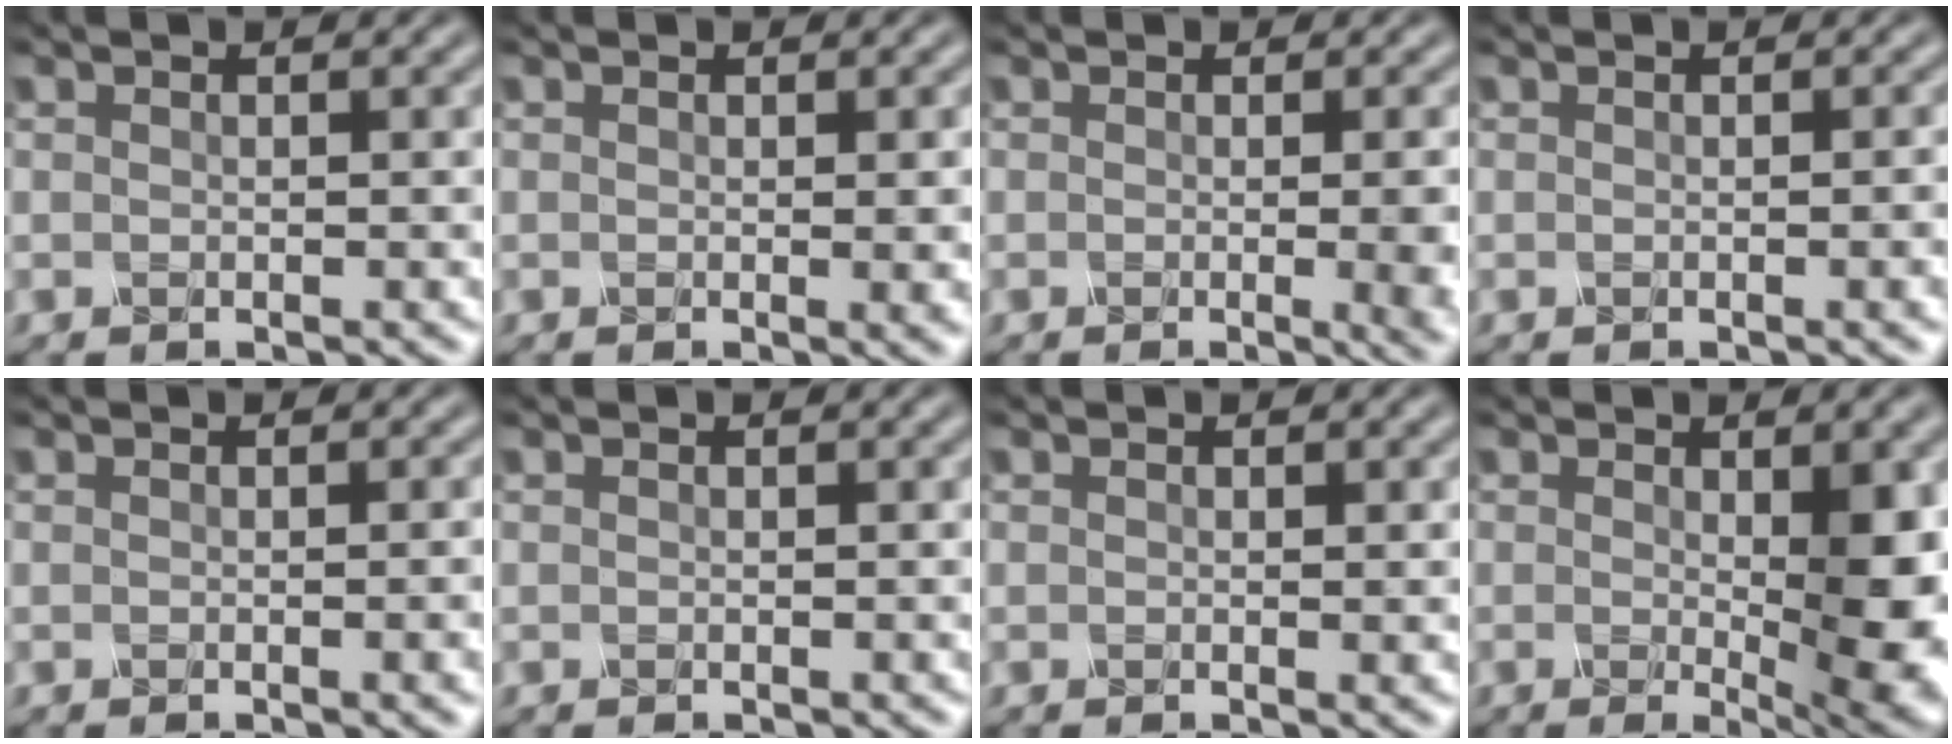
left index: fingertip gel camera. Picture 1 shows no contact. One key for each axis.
{"total": 1.4, "fx": 0.0, "fy": 0.2, "fz": 1.4, "tx": -0.017, "ty": -0.004, "tz": -0.002}
{"total": 5.6, "fx": -0.4, "fy": 2.4, "fz": 5.1, "tx": -0.033, "ty": -0.006, "tz": -0.003}
{"total": 2.1, "fx": -0.3, "fy": 0.6, "fz": 2.0, "tx": -0.016, "ty": 0.001, "tz": -0.003}
{"total": 2.2, "fx": -0.2, "fy": 0.6, "fz": 2.0, "tx": -0.017, "ty": 0.000, "tz": -0.005}
{"total": 0.0}
{"total": 0.6, "fx": 0.1, "fy": 0.1, "fz": 0.5, "tx": -0.005, "ty": -0.001, "tz": 0.001}
{"total": 7.0, "fx": -0.1, "fy": 1.7, "fz": 6.8, "tx": -0.084, "ty": -0.014, "tz": 0.003}